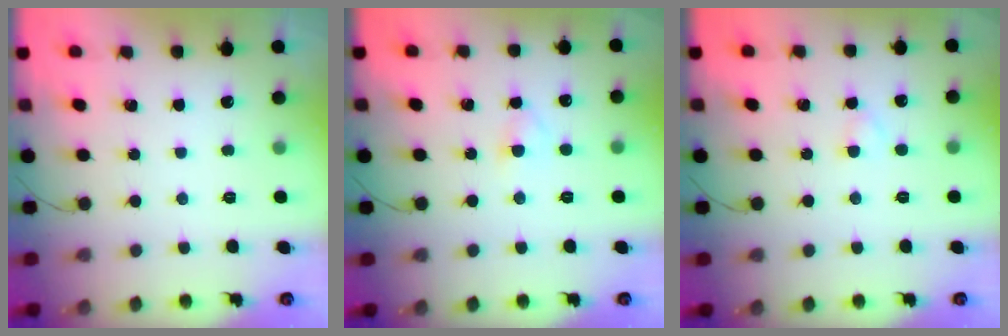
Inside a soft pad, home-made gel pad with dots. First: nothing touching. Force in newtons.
{"total": 2.5, "press": 2.3, "slide": 1.0}
{"total": 1.8, "press": 1.5, "slide": 0.9}